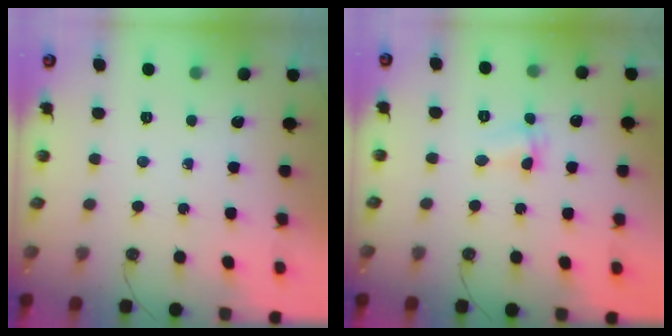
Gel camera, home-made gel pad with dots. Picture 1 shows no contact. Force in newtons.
{"total": 2.5, "press": 2.5, "slide": 0.4}